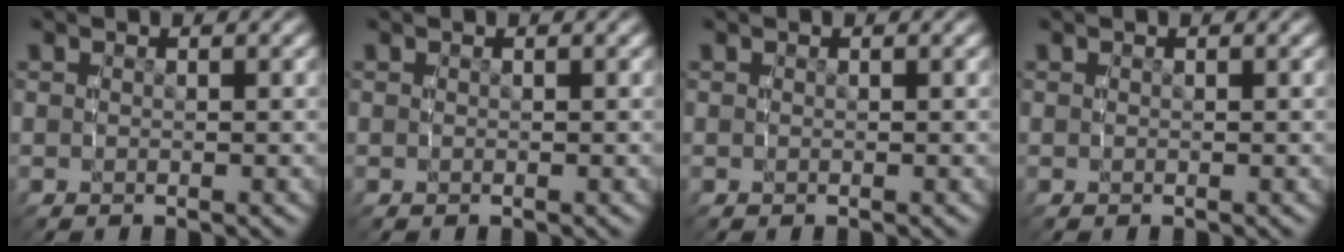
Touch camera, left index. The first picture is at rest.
{"total": 0.0}
{"total": 0.0}
{"total": 0.0}